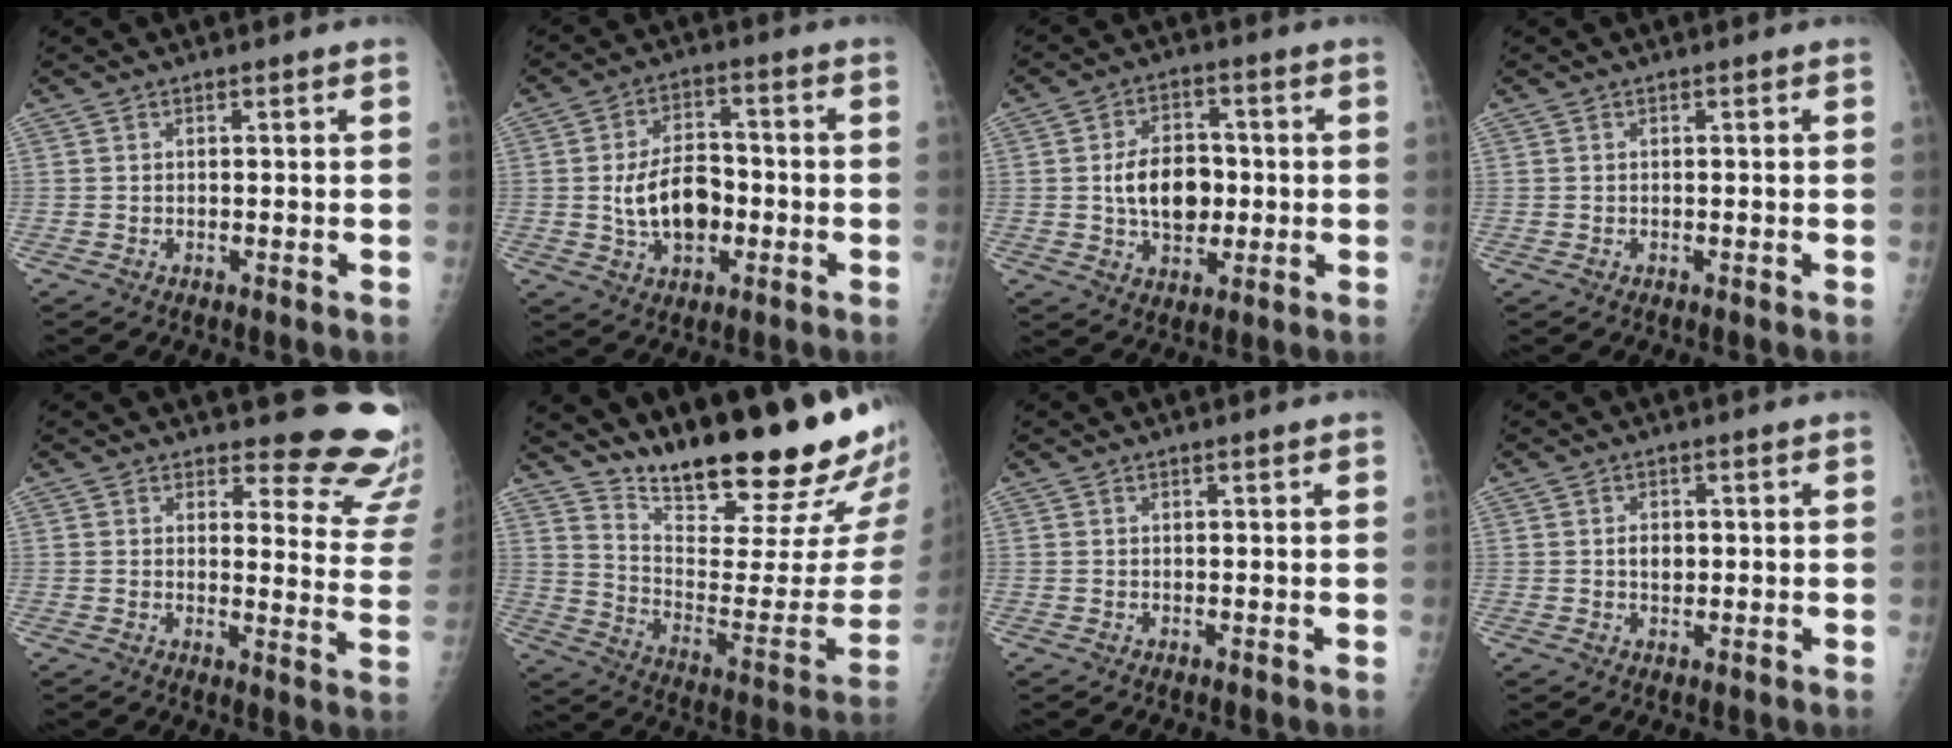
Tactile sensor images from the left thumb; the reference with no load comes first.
{"total": 10.4, "force": [-1.6, 6.8, 7.7], "torque": [-0.109, 0.016, -0.026]}
{"total": 10.5, "force": [-0.1, 7.4, 7.5], "torque": [-0.094, 0.009, -0.001]}
{"total": 0.0}
{"total": 14.8, "force": [13.5, 4.3, 4.3], "torque": [-0.001, -0.137, 0.129]}
{"total": 29.4, "force": [21.8, 7.0, 18.4], "torque": [-0.259, -0.116, 0.322]}
{"total": 0.6, "force": [0.4, 0.0, 0.3], "torque": [-0.007, -0.001, 0.007]}
{"total": 2.2, "force": [0.3, 1.6, 1.5], "torque": [-0.017, -0.001, 0.006]}